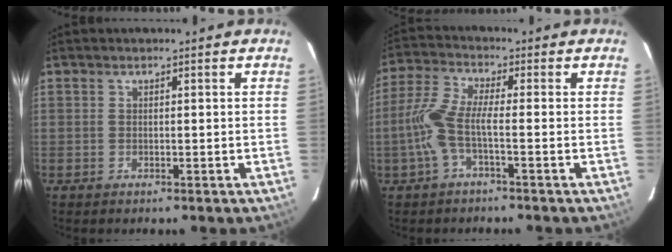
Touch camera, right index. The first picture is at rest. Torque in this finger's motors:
{"motor_torque": [0.83, -0.40, 0.56, 0.15]}